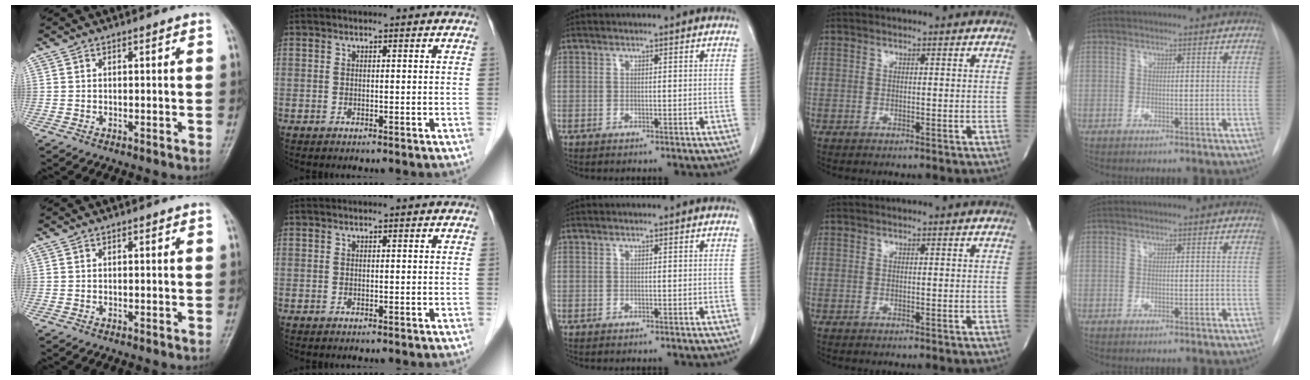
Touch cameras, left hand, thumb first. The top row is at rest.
{}